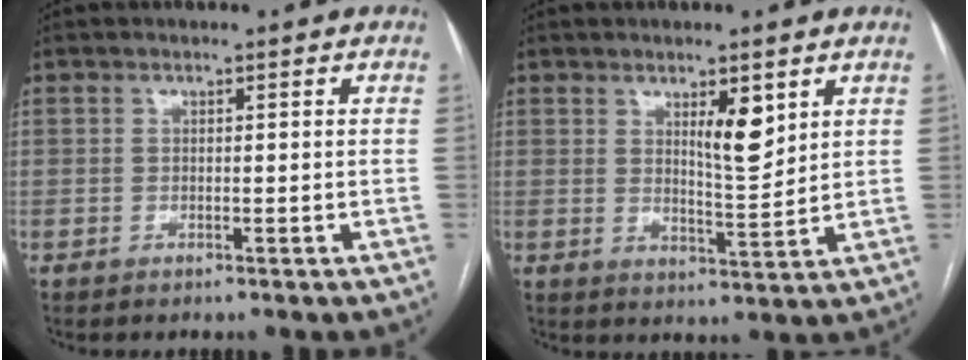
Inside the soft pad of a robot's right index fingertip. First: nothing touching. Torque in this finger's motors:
{"motor_torque": [-0.08, 0.18, 0.01, 0.02]}